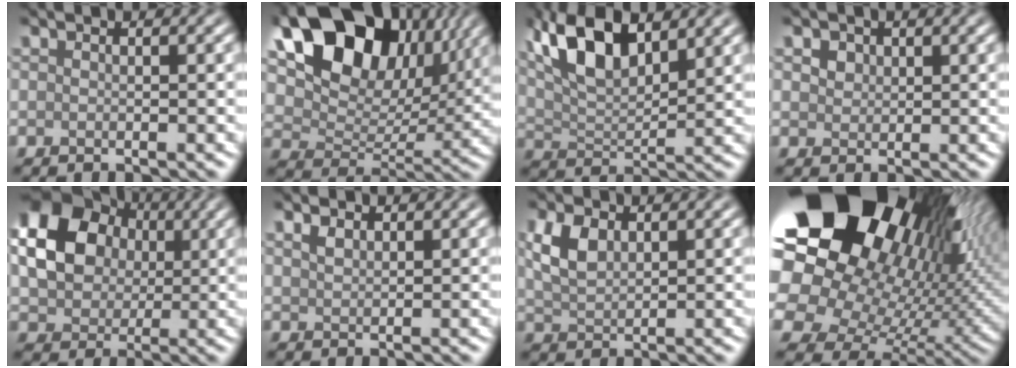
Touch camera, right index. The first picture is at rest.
{"total": 15.0, "force": [7.7, 9.3, 8.8], "torque": [-0.168, 0.022, 0.142]}
{"total": 9.0, "force": [4.7, 3.9, 6.6], "torque": [-0.129, 0.018, 0.081]}
{"total": 2.8, "force": [1.6, 1.9, 1.3], "torque": [-0.037, 0.009, 0.024]}
{"total": 9.4, "force": [2.1, 7.4, 5.5], "torque": [-0.126, 0.006, 0.032]}
{"total": 1.2, "force": [0.9, 0.6, 0.6], "torque": [-0.016, 0.002, 0.021]}
{"total": 3.5, "force": [1.3, 2.0, 2.5], "torque": [-0.062, 0.006, 0.028]}
{"total": 21.5, "force": [8.1, 14.3, 13.8], "torque": [-0.269, 0.006, 0.161]}